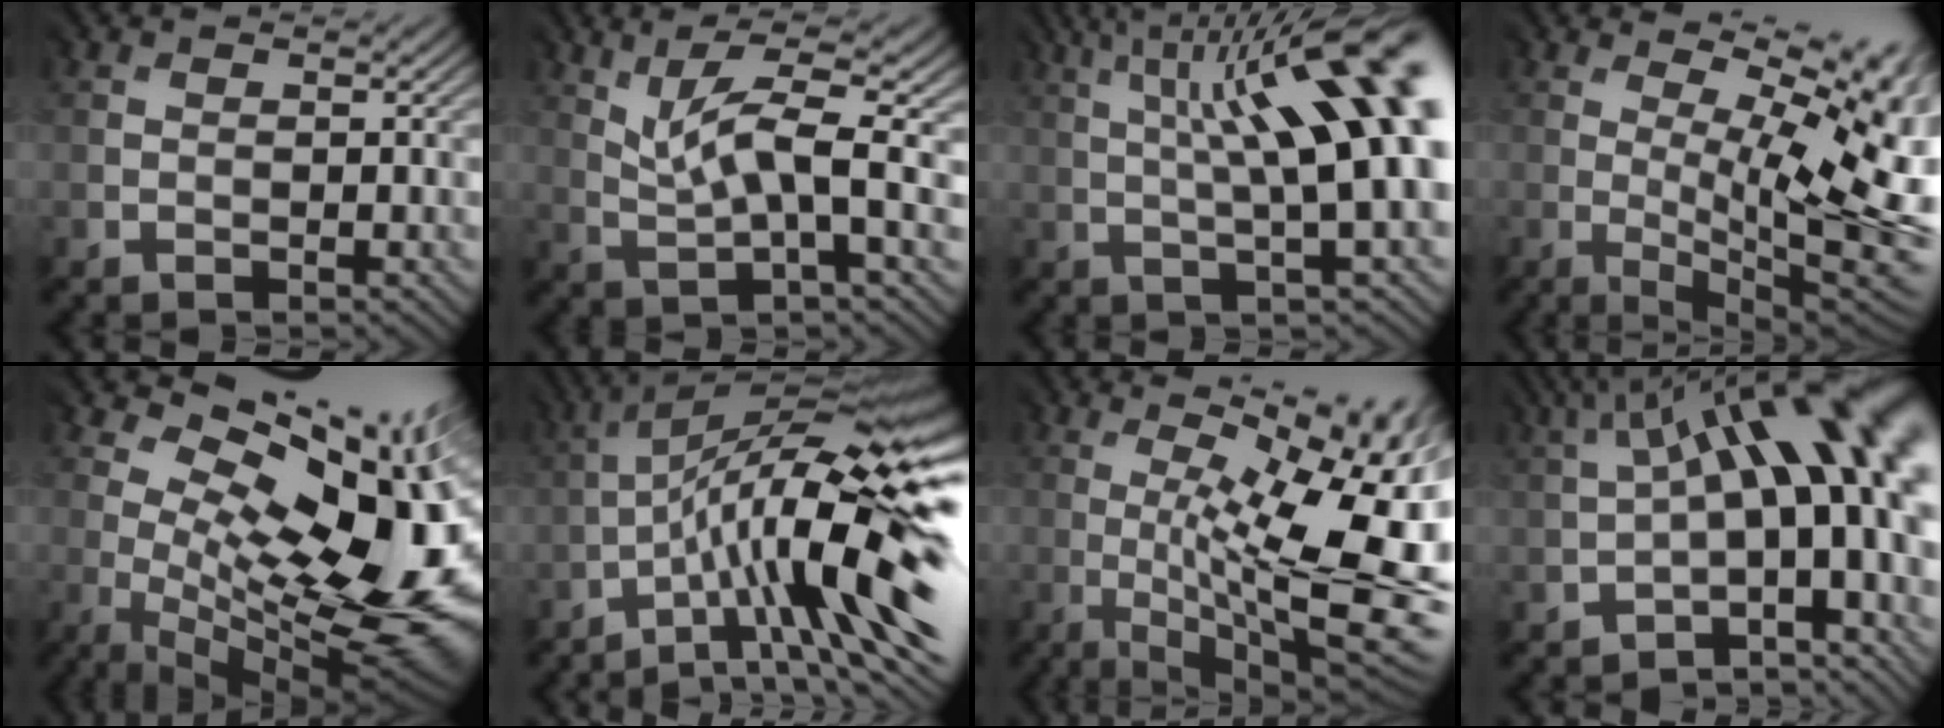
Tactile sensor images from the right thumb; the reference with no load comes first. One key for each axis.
{"total": 7.2, "fx": 2.3, "fy": 1.4, "fz": 6.7, "tx": -0.128, "ty": 0.010, "tz": 0.055}
{"total": 16.9, "fx": 2.9, "fy": 5.0, "fz": 15.9, "tx": -0.223, "ty": 0.042, "tz": 0.057}
{"total": 15.8, "fx": 2.3, "fy": 5.4, "fz": 14.7, "tx": -0.200, "ty": 0.015, "tz": 0.065}
{"total": 17.5, "fx": 1.8, "fy": 8.2, "fz": 15.3, "tx": -0.201, "ty": -0.006, "tz": 0.041}
{"total": 19.5, "fx": -5.5, "fy": 5.7, "fz": 17.8, "tx": -0.273, "ty": 0.002, "tz": -0.090}
{"total": 18.5, "fx": -0.5, "fy": 6.2, "fz": 17.4, "tx": -0.228, "ty": 0.002, "tz": -0.001}
{"total": 14.6, "fx": 1.1, "fy": 5.5, "fz": 13.4, "tx": -0.181, "ty": 0.021, "tz": 0.029}